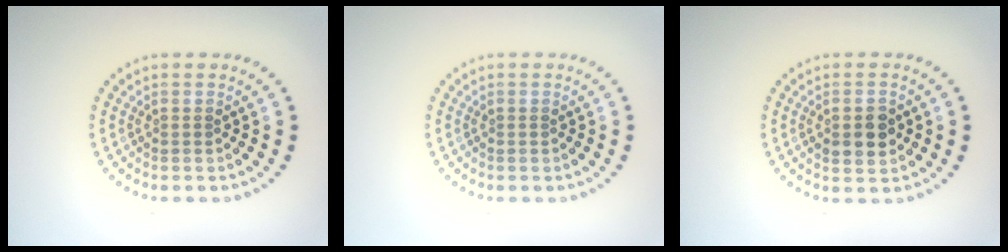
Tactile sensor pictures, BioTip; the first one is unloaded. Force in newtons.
{"total": 0.0}
{"total": 2.9, "press": 2.9, "slide": 0.2}